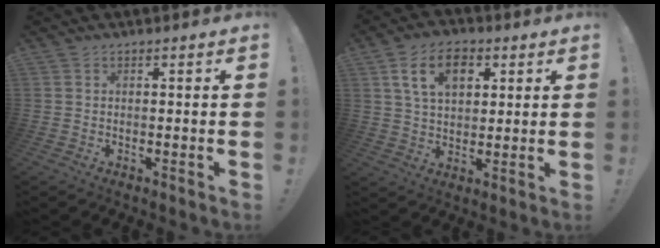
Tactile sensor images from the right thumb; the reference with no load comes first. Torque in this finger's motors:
{"motor_torque": [0.31, 0.31, 0.39, -0.02, 0.31]}